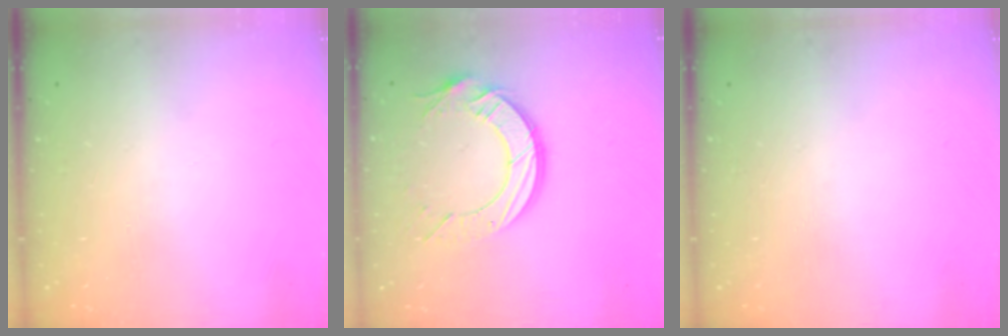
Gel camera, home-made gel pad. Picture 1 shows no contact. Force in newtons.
{"total": 12.1, "press": 12.1, "slide": 1.0}
{"total": 0.0}